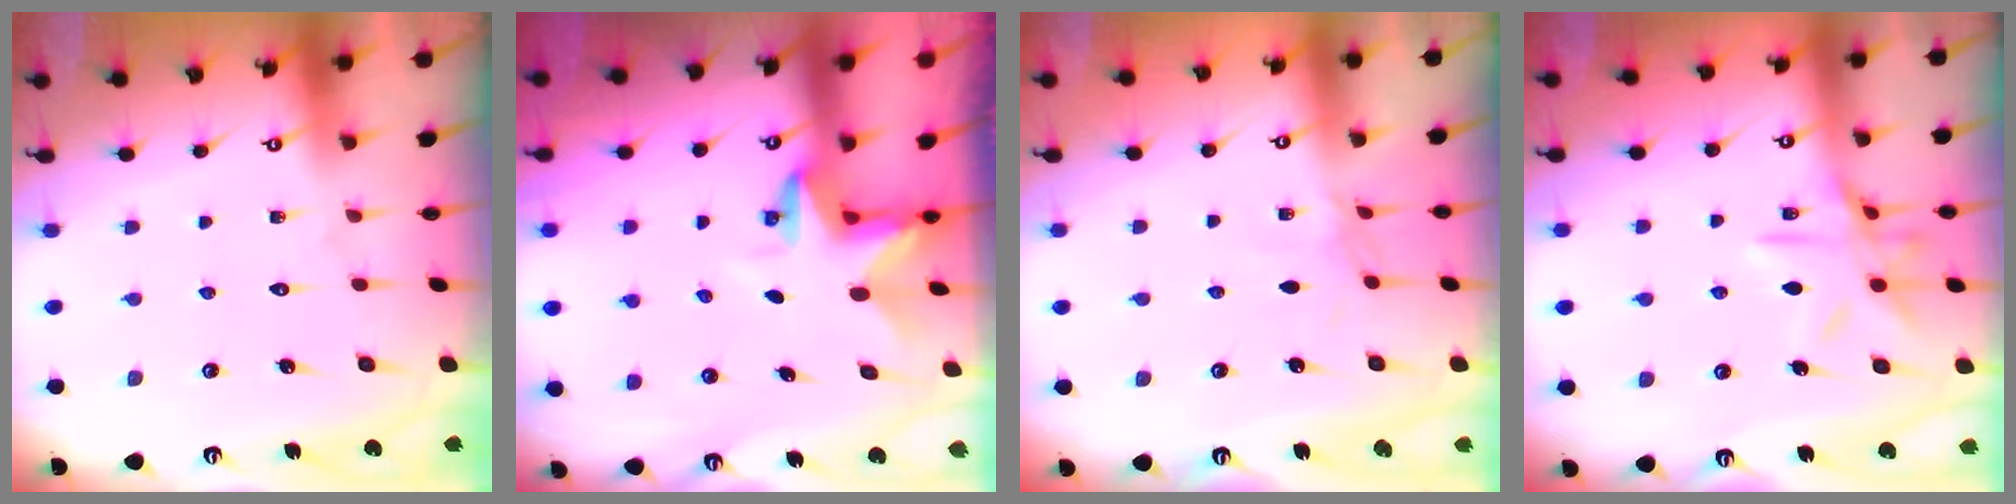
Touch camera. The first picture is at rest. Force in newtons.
{"total": 3.0, "press": 3.0, "slide": 0.2}
{"total": 2.3, "press": 2.3, "slide": 0.5}
{"total": 12.3, "press": 12.3, "slide": 0.9}